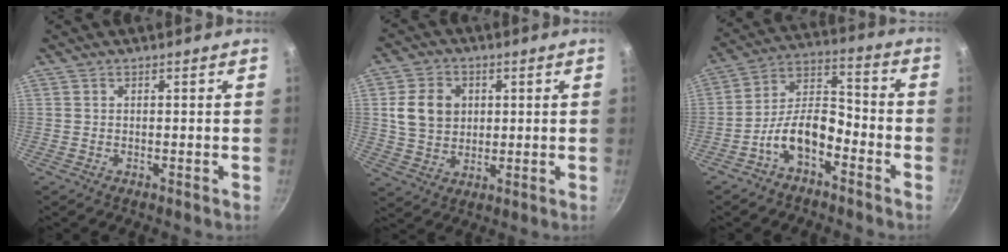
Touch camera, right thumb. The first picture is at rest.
{"total": 9.4, "force": [1.8, 7.6, 5.2], "torque": [-0.072, 0.000, 0.030]}
{"total": 10.7, "force": [-5.6, 5.6, 7.3], "torque": [-0.111, 0.068, -0.114]}